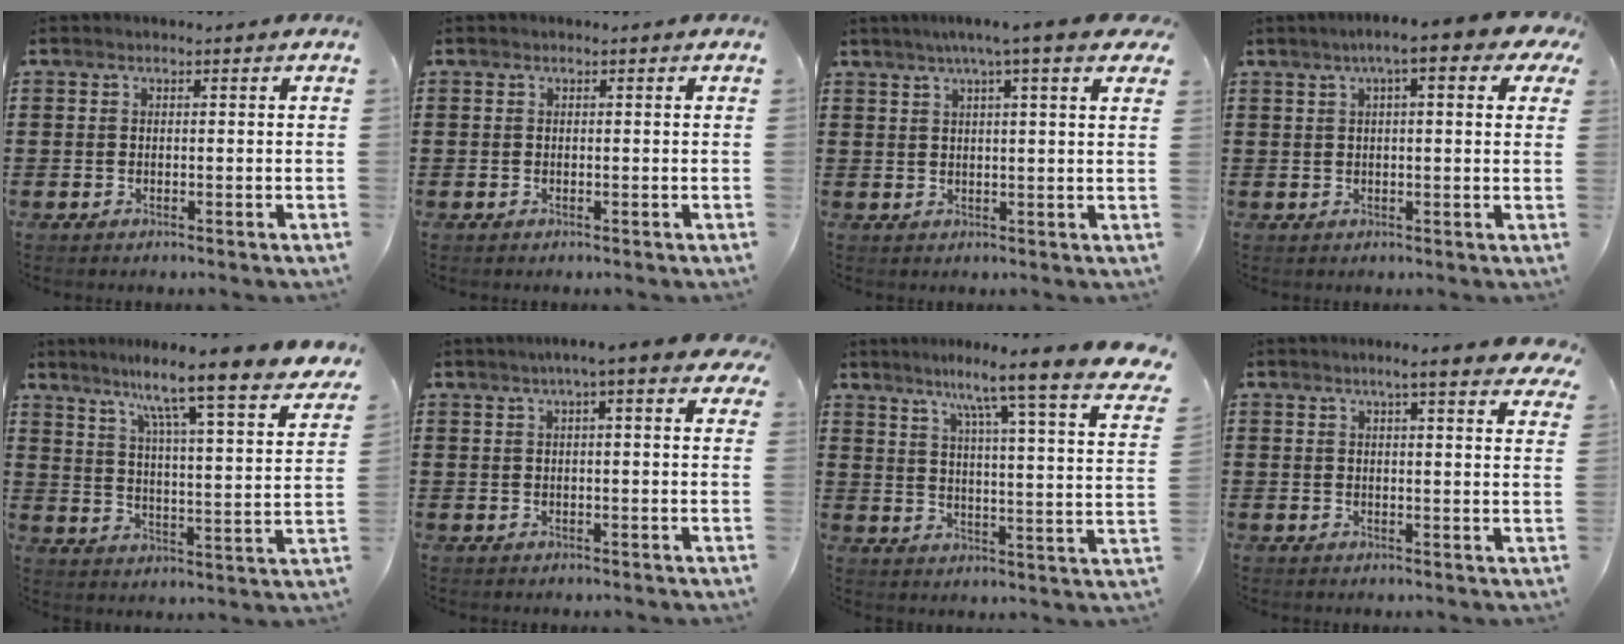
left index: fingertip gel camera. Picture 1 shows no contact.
{"total": 0.0}
{"total": 5.9, "force": [3.6, 0.1, 4.7], "torque": [-0.090, -0.002, 0.058]}
{"total": 6.3, "force": [3.2, 0.8, 5.3], "torque": [-0.092, 0.005, 0.049]}
{"total": 9.5, "force": [7.9, -0.7, 5.3], "torque": [-0.109, -0.072, 0.119]}
{"total": 4.7, "force": [2.4, 0.2, 4.1], "torque": [-0.075, 0.004, 0.038]}
{"total": 8.0, "force": [6.5, -1.8, 4.2], "torque": [-0.094, -0.061, 0.094]}
{"total": 4.6, "force": [3.7, -0.1, 2.9], "torque": [-0.058, -0.007, 0.062]}